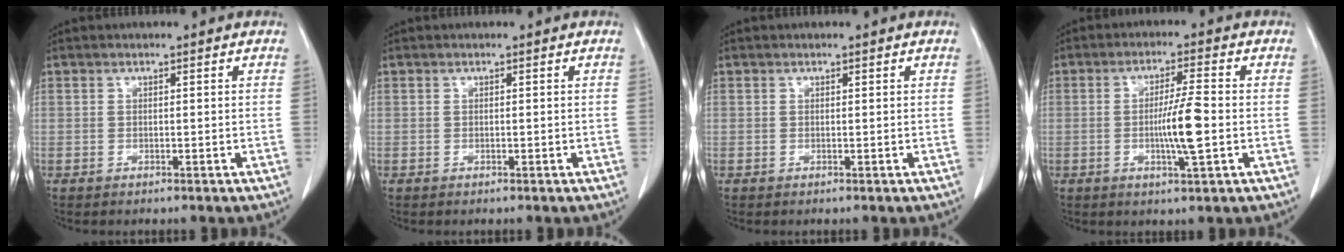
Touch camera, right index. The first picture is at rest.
{"total": 0.0}
{"total": 0.0}
{"total": 6.7, "force": [-1.0, 0.0, 6.6], "torque": [-0.116, -0.006, -0.017]}